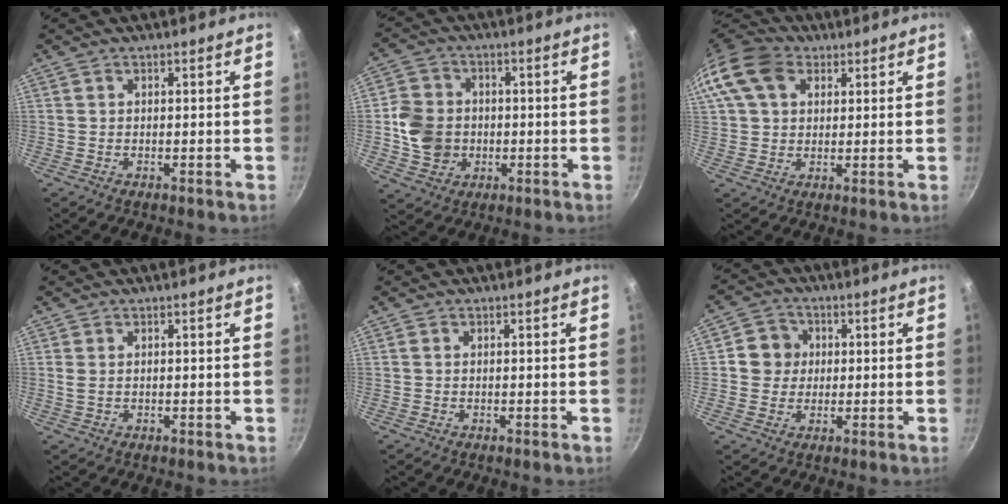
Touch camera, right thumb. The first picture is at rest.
{"total": 9.3, "force": [-0.7, 8.2, 4.4], "torque": [-0.056, 0.011, -0.015]}
{"total": 12.5, "force": [4.6, 9.1, 7.2], "torque": [-0.129, 0.015, 0.071]}
{"total": 1.1, "force": [0.3, 0.8, 0.8], "torque": [-0.019, 0.000, 0.007]}
{"total": 0.0}
{"total": 6.0, "force": [0.8, 5.6, 1.8], "torque": [0.006, 0.006, 0.001]}